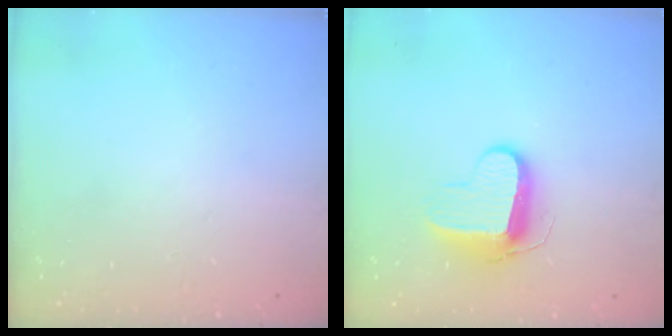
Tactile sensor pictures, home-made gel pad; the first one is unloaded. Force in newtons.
{"total": 9.7, "press": 9.7, "slide": 0.4}